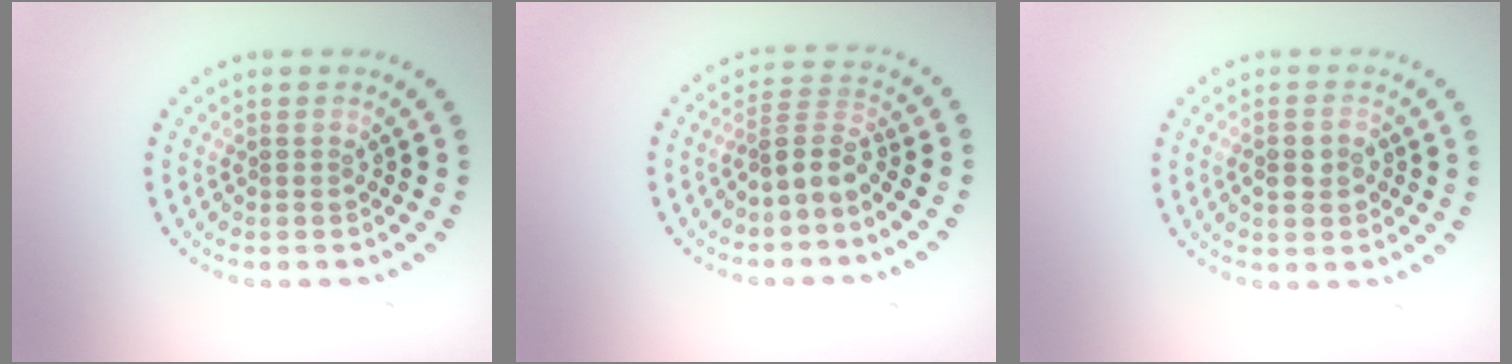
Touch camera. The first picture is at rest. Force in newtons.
{"total": 2.9, "press": 2.2, "slide": 1.9}
{"total": 2.3, "press": 2.2, "slide": 0.6}